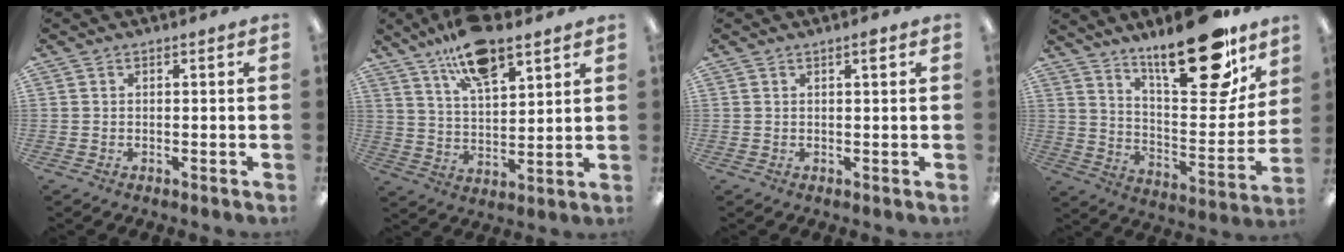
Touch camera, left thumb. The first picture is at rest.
{"total": 13.3, "force": [9.9, 4.7, 7.6], "torque": [-0.132, -0.042, 0.174]}
{"total": 1.5, "force": [0.9, 0.2, 1.2], "torque": [-0.020, -0.002, 0.013]}
{"total": 23.3, "force": [17.2, 7.4, 13.9], "torque": [-0.184, -0.124, 0.280]}